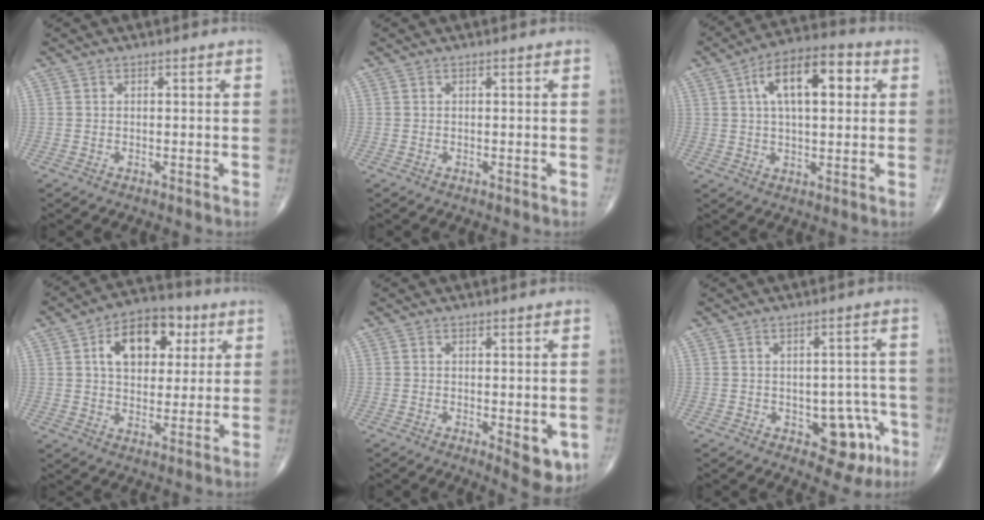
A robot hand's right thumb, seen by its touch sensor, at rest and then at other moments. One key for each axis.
{"total": 0.0}
{"total": 14.3, "fx": 3.9, "fy": 6.6, "fz": 12.0, "tx": -0.180, "ty": 0.018, "tz": 0.057}
{"total": 13.9, "fx": 4.5, "fy": 8.9, "fz": 9.7, "tx": -0.114, "ty": 0.003, "tz": 0.067}
{"total": 6.2, "fx": -1.5, "fy": 2.5, "fz": 5.5, "tx": -0.057, "ty": -0.013, "tz": -0.014}
{"total": 8.1, "fx": -3.1, "fy": 4.9, "fz": 5.6, "tx": -0.032, "ty": 0.019, "tz": -0.032}